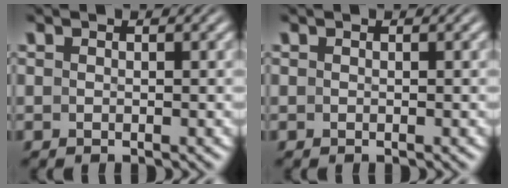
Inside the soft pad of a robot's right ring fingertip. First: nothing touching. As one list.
[{"total": 0.0}]